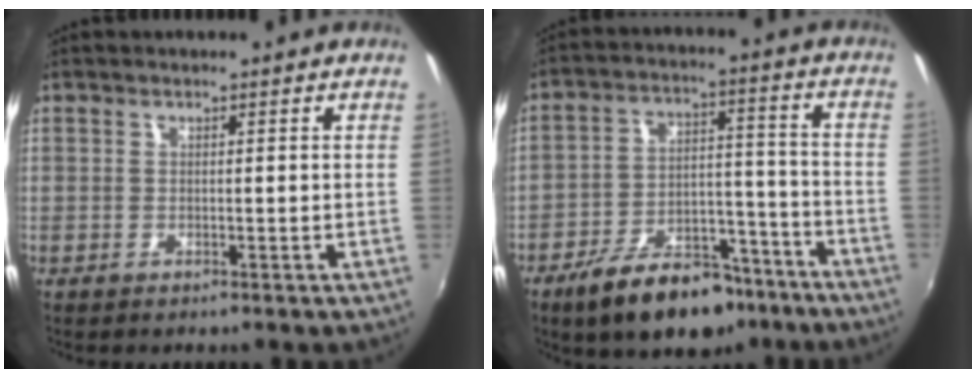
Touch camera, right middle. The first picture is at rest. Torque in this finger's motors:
{"motor_torque": [1.13, -1.01, 0.25, 0.02]}